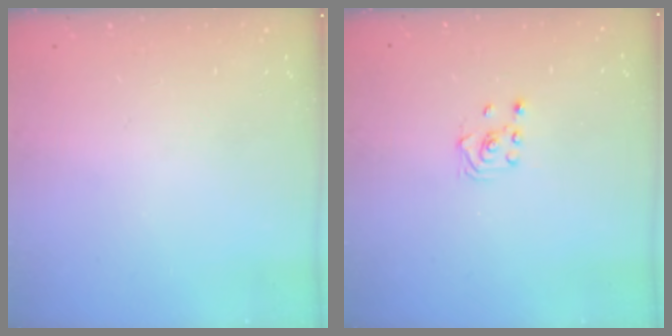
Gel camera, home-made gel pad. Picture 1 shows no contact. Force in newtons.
{"total": 1.6, "press": 1.4, "slide": 0.9}